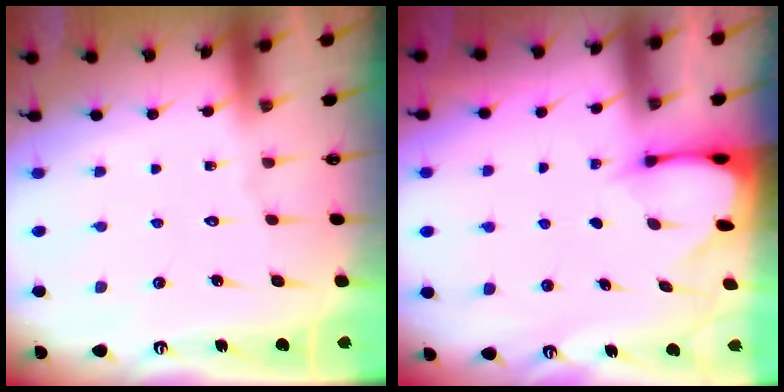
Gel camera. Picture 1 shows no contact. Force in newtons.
{"total": 2.6, "press": 2.5, "slide": 0.3}